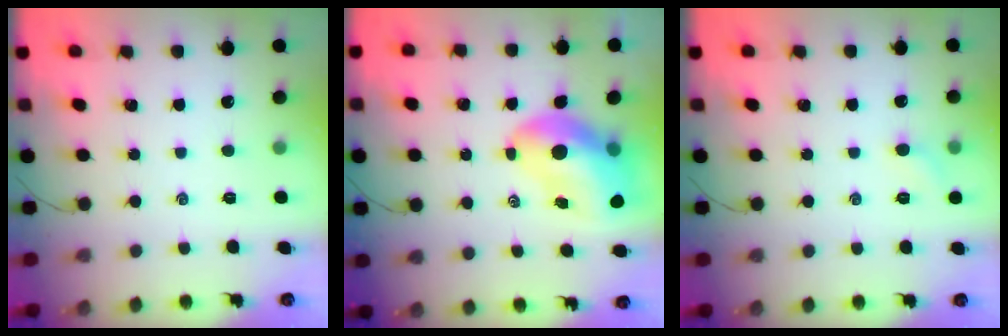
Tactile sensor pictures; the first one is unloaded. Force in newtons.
{"total": 13.1, "press": 12.6, "slide": 3.6}
{"total": 4.4, "press": 4.2, "slide": 1.3}